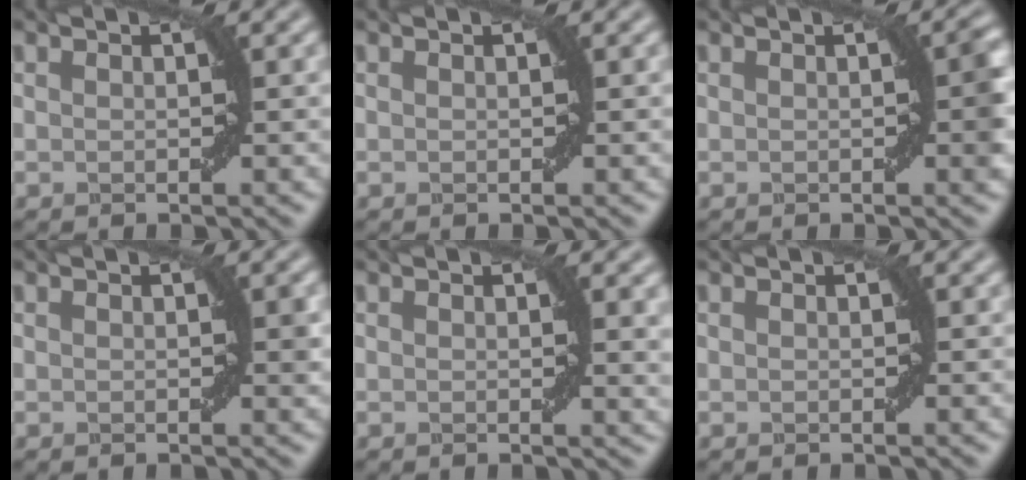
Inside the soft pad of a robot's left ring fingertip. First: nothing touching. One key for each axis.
{"total": 0.0}
{"total": 1.5, "fx": 0.0, "fy": 0.0, "fz": 1.5, "tx": -0.019, "ty": 0.004, "tz": 0.001}
{"total": 0.6, "fx": 0.1, "fy": 0.1, "fz": 0.5, "tx": -0.003, "ty": -0.001, "tz": 0.002}
{"total": 1.6, "fx": 0.6, "fy": 0.3, "fz": 1.5, "tx": -0.014, "ty": -0.004, "tz": 0.010}
{"total": 0.0}